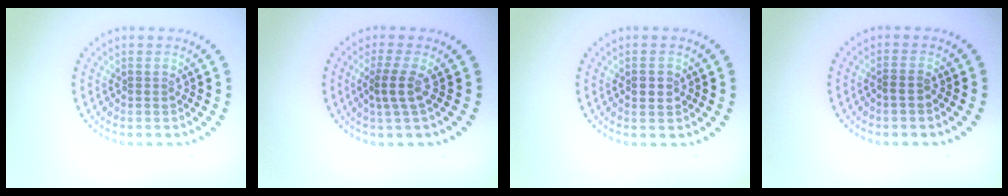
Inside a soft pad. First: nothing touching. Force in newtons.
{"total": 2.2, "press": 1.5, "slide": 1.6}
{"total": 1.4, "press": 1.4, "slide": 0.2}
{"total": 0.8, "press": 0.4, "slide": 0.7}